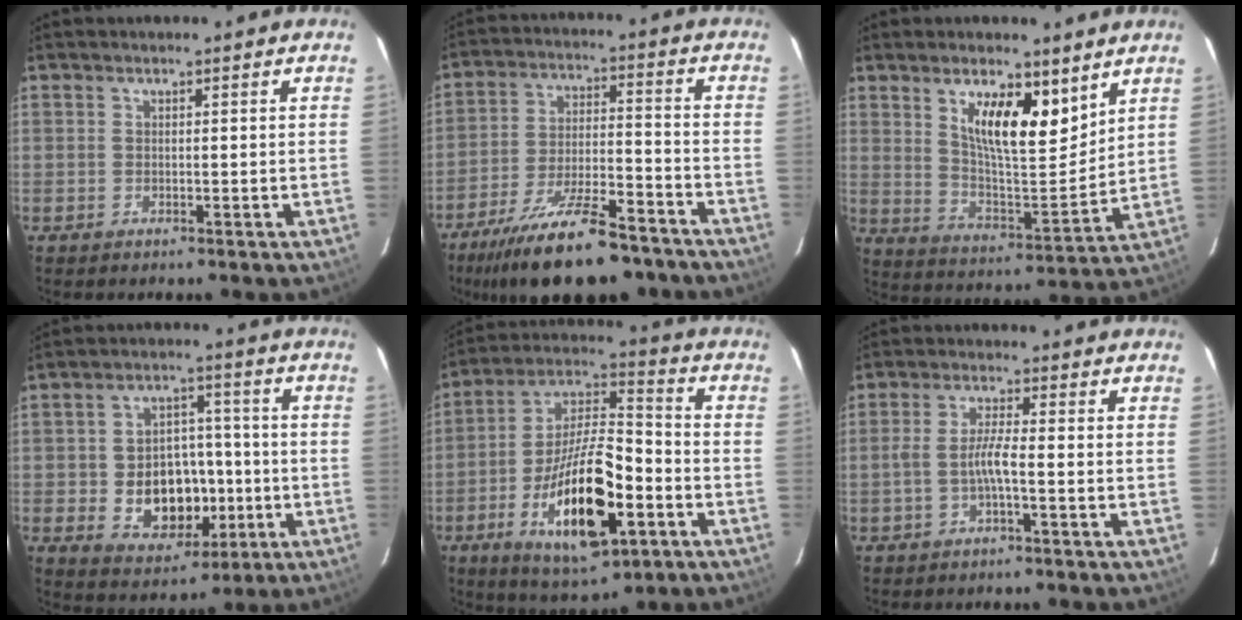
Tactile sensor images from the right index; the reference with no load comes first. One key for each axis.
{"total": 21.2, "fx": -16.8, "fy": 5.8, "fz": 11.5, "tx": -0.215, "ty": -0.025, "tz": -0.258}
{"total": 13.2, "fx": 7.4, "fy": 4.5, "fz": 10.1, "tx": -0.166, "ty": 0.000, "tz": 0.134}
{"total": 12.6, "fx": -2.9, "fy": 9.4, "fz": 8.0, "tx": -0.161, "ty": 0.016, "tz": -0.022}
{"total": 19.8, "fx": -7.6, "fy": 7.3, "fz": 16.7, "tx": -0.321, "ty": -0.008, "tz": -0.124}
{"total": 3.8, "fx": -1.7, "fy": 0.0, "fz": 3.4, "tx": -0.078, "ty": 0.007, "tz": -0.032}